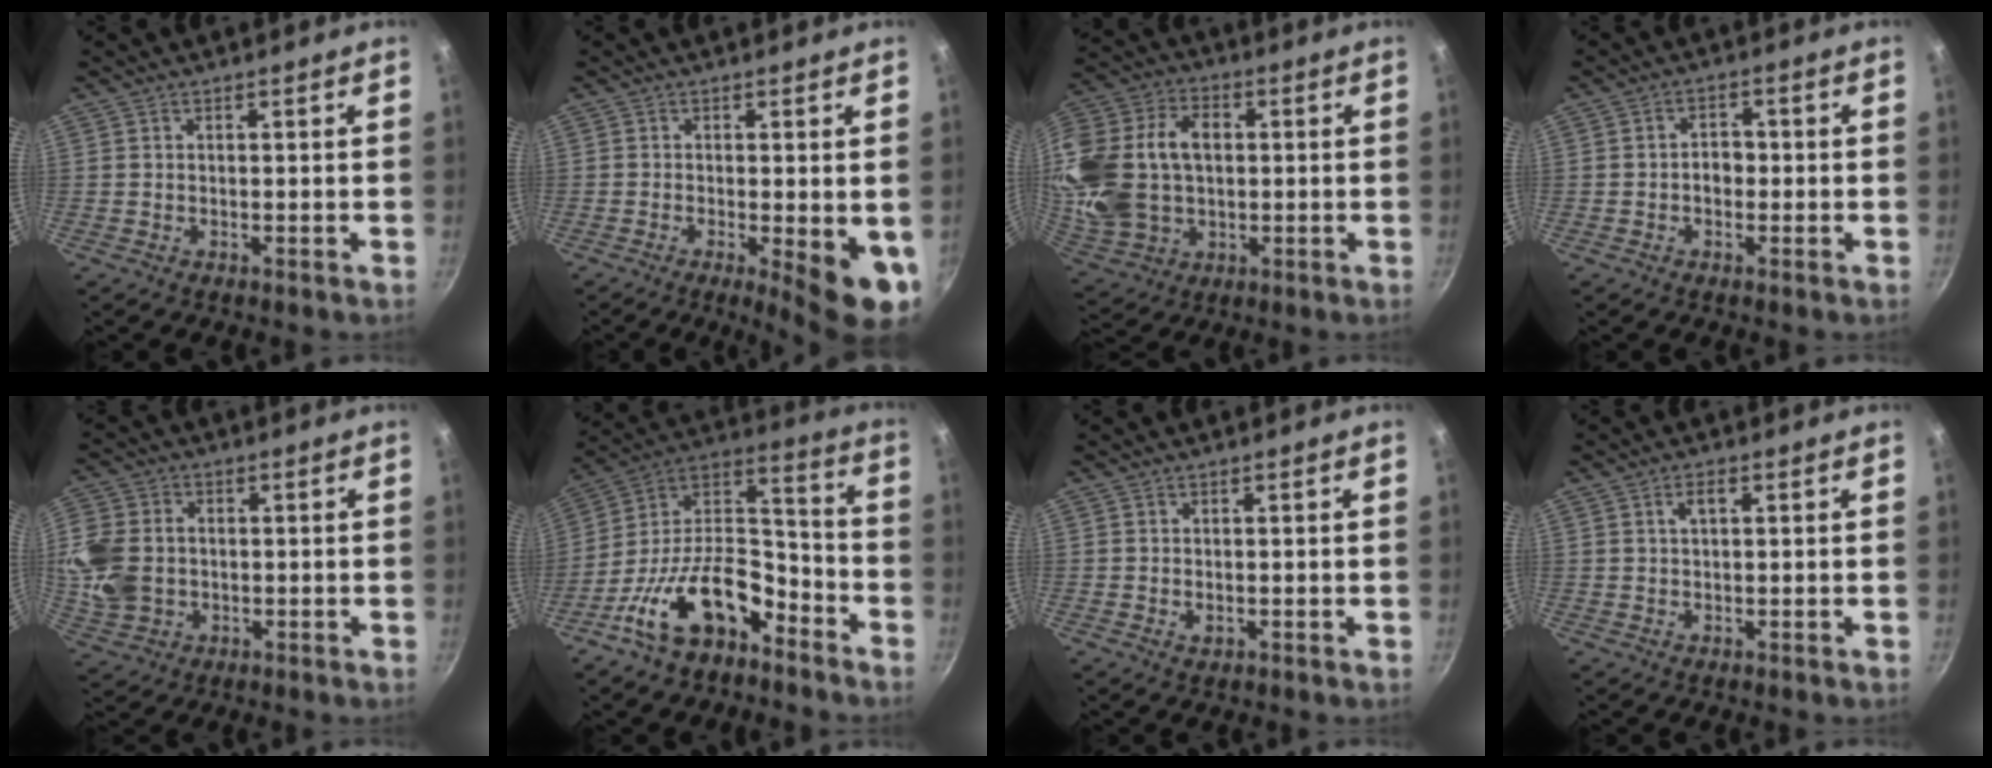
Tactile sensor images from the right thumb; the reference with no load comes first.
{"total": 9.5, "force": [-1.9, 2.7, 8.9], "torque": [-0.101, -0.009, -0.018]}
{"total": 23.5, "force": [1.7, 17.2, 16.0], "torque": [-0.335, 0.027, 0.039]}
{"total": 3.2, "force": [-0.5, 2.4, 2.1], "torque": [-0.010, 0.013, -0.011]}
{"total": 11.8, "force": [-0.4, 9.4, 7.1], "torque": [-0.138, 0.003, -0.009]}
{"total": 19.5, "force": [-10.8, 10.3, 12.5], "torque": [-0.180, 0.097, -0.200]}
{"total": 1.3, "force": [-0.2, 0.8, 0.9], "torque": [-0.015, -0.001, -0.003]}
{"total": 2.2, "force": [0.7, 1.2, 1.7], "torque": [-0.028, 0.006, 0.013]}